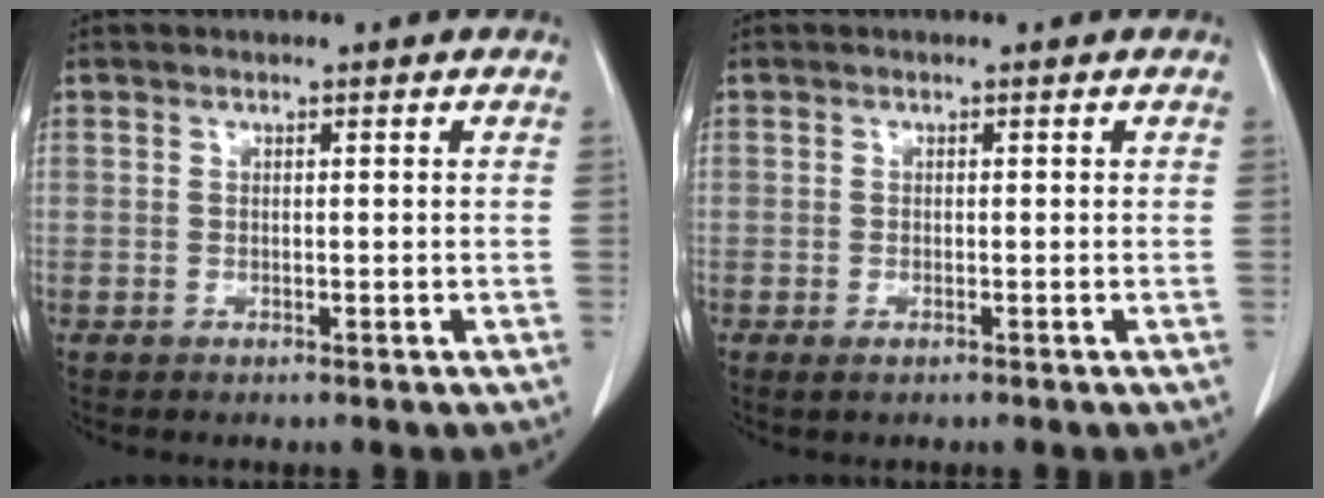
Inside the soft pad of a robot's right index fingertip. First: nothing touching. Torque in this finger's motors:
{"motor_torque": [0.12, -0.10, -0.03, 0.00]}